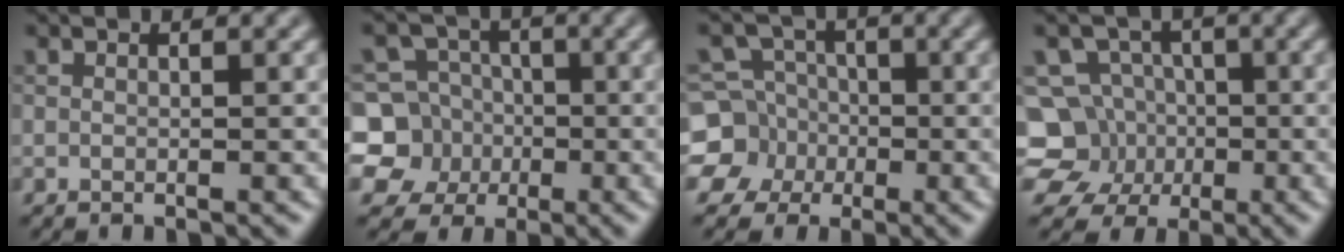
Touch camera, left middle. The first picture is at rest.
{"total": 8.0, "force": [-1.3, 7.7, 2.0], "torque": [-0.039, 0.021, -0.060]}
{"total": 6.6, "force": [-1.8, 6.2, 1.3], "torque": [-0.022, 0.012, -0.062]}
{"total": 9.4, "force": [-2.5, 8.7, 2.6], "torque": [-0.043, 0.012, -0.075]}